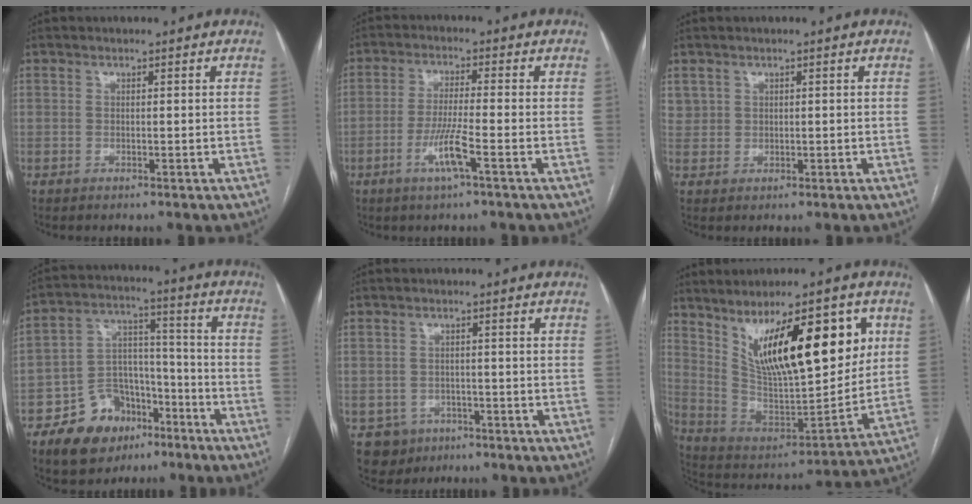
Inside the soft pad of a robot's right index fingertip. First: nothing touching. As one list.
[{"total": 5.9, "force": [-2.6, -0.2, 5.4], "torque": [-0.105, -0.010, -0.051]}, {"total": 2.0, "force": [0.9, 1.7, 0.3], "torque": [-0.001, 0.005, 0.020]}, {"total": 12.9, "force": [-7.6, 8.6, 5.7], "torque": [-0.102, 0.036, -0.120]}, {"total": 4.6, "force": [-2.3, 4.0, 0.3], "torque": [-0.002, 0.009, -0.031]}, {"total": 21.1, "force": [8.7, 6.2, 18.2], "torque": [-0.299, 0.006, 0.157]}]